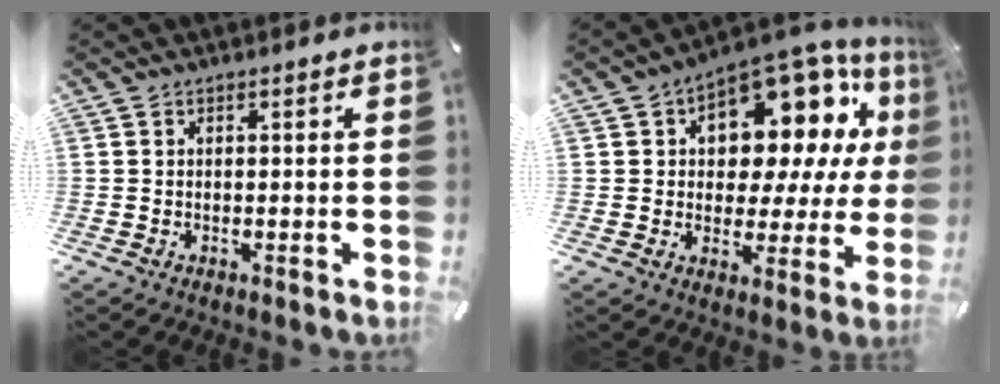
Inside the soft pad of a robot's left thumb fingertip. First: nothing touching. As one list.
[{"total": 14.3, "force": [8.2, 8.8, 7.7], "torque": [-0.108, -0.075, 0.143]}]